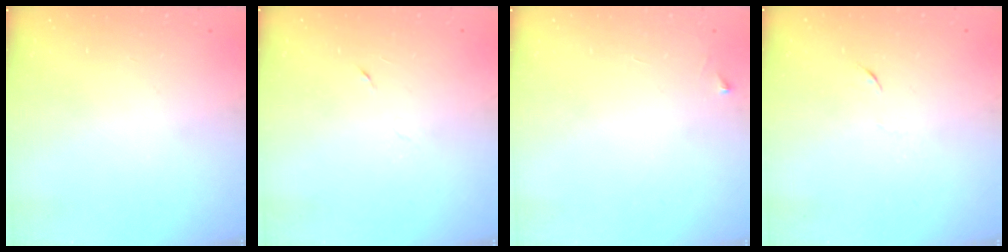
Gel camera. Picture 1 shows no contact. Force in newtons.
{"total": 2.9, "press": 2.7, "slide": 1.0}
{"total": 2.5, "press": 2.5, "slide": 0.3}
{"total": 4.0, "press": 4.0, "slide": 0.6}